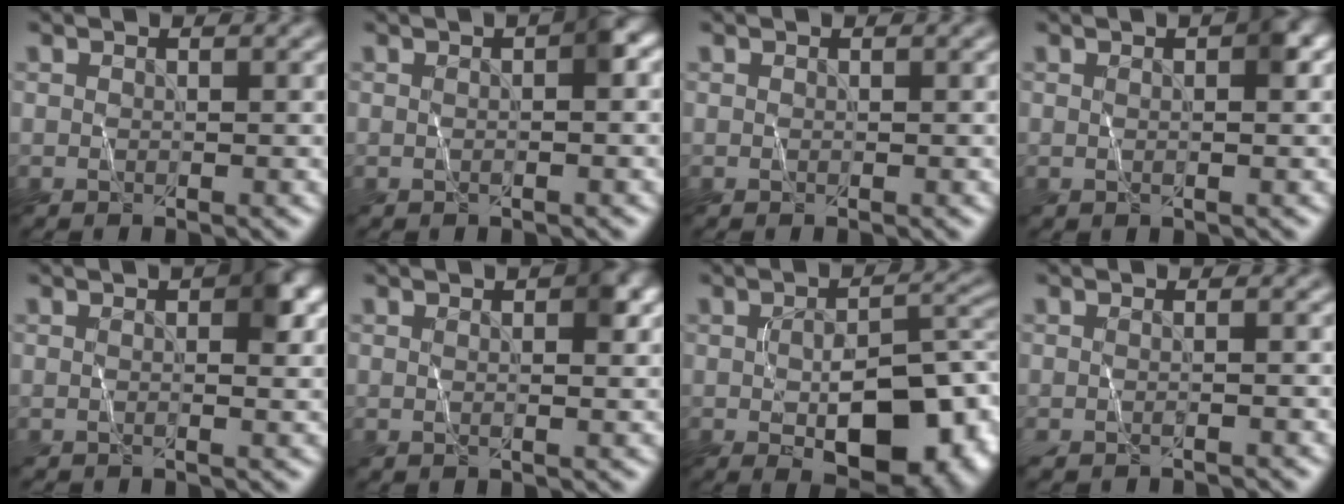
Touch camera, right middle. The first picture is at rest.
{"total": 1.8, "force": [0.0, 0.3, 1.8], "torque": [-0.024, 0.007, 0.000]}
{"total": 0.0}
{"total": 1.8, "force": [0.4, 0.4, 1.8], "torque": [-0.022, 0.006, 0.007]}
{"total": 2.6, "force": [0.6, 0.6, 2.4], "torque": [-0.031, 0.004, 0.007]}
{"total": 2.0, "force": [0.6, 0.5, 1.9], "torque": [-0.024, 0.003, 0.012]}
{"total": 10.7, "force": [-3.2, 4.9, 9.0], "torque": [-0.139, -0.014, -0.035]}
{"total": 1.2, "force": [-0.5, 0.4, 1.0], "torque": [-0.011, -0.004, -0.016]}